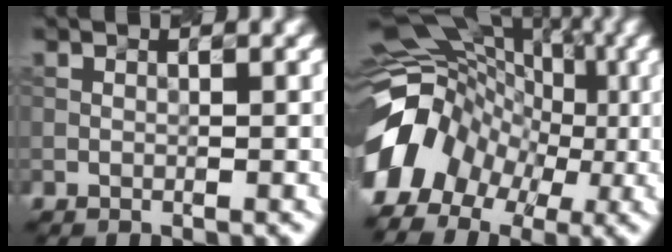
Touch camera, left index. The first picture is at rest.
{"total": 9.7, "force": [-3.5, 7.5, 5.1], "torque": [-0.089, 0.010, -0.069]}